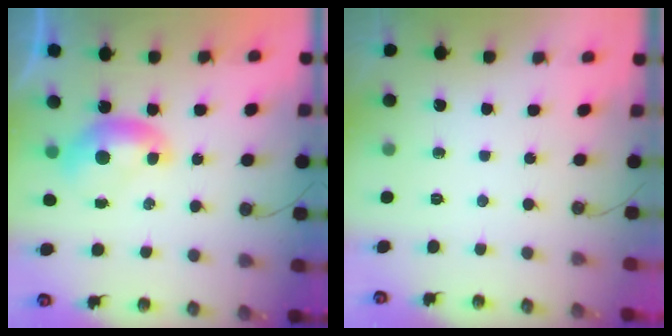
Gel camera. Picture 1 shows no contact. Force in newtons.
{"total": 0.0}